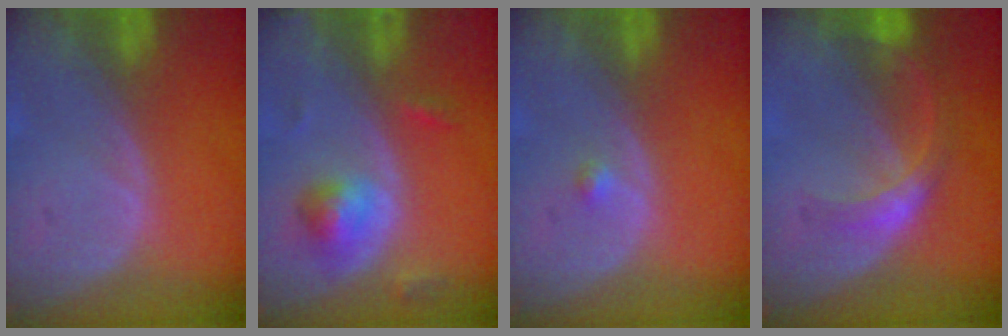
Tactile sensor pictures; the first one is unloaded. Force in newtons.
{"total": 4.8, "press": 4.8, "slide": 0.7}
{"total": 0.8, "press": 0.8, "slide": 0.2}
{"total": 5.3, "press": 4.9, "slide": 2.1}